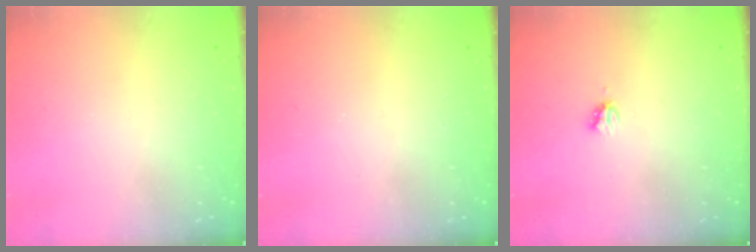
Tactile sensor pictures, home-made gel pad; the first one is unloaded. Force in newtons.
{"total": 1.7, "press": 1.7, "slide": 0.2}
{"total": 2.2, "press": 2.2, "slide": 0.3}